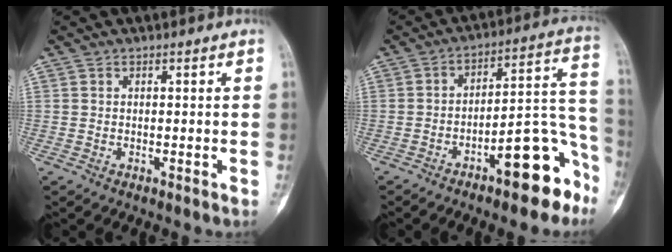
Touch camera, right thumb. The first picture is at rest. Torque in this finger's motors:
{"motor_torque": [1.96, 0.90, 1.15, -1.27, 0.27]}